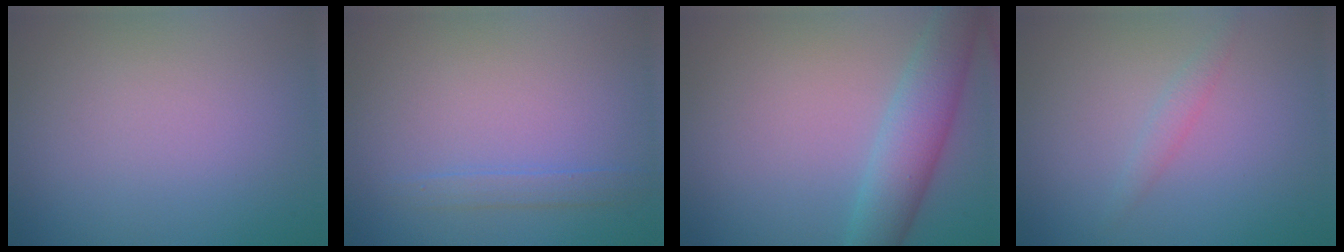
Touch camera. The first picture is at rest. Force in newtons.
{"total": 1.3, "press": 1.3, "slide": 0.2}
{"total": 4.8, "press": 4.8, "slide": 0.1}
{"total": 1.1, "press": 1.1, "slide": 0.0}